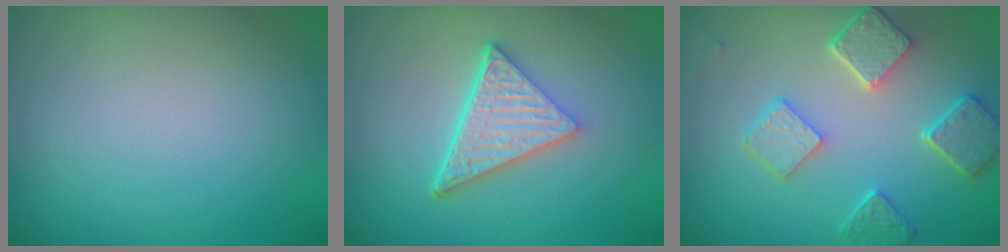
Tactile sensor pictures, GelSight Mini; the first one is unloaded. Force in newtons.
{"total": 5.2, "press": 3.6, "slide": 3.7}
{"total": 5.1, "press": 4.0, "slide": 3.2}